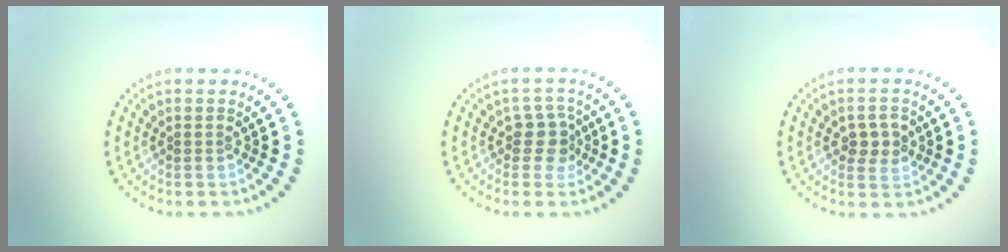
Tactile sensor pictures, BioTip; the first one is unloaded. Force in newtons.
{"total": 2.3, "press": 1.9, "slide": 1.4}
{"total": 2.2, "press": 2.2, "slide": 0.3}